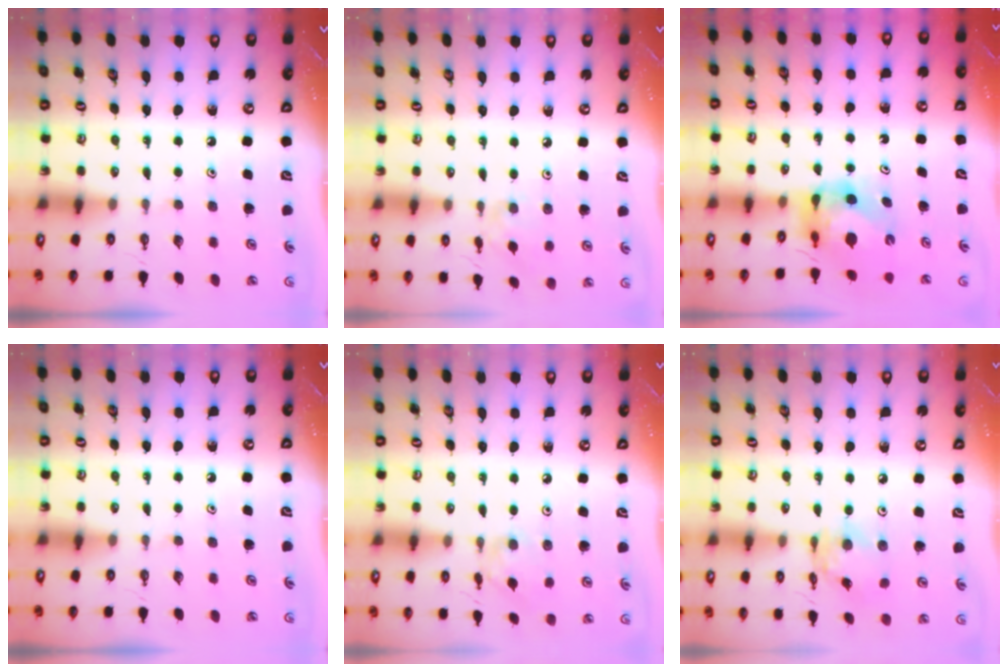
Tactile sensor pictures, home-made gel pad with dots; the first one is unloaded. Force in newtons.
{"total": 2.0, "press": 1.9, "slide": 0.5}
{"total": 6.4, "press": 6.4, "slide": 0.6}
{"total": 0.0}
{"total": 2.0, "press": 2.0, "slide": 0.3}
{"total": 8.3, "press": 8.3, "slide": 0.5}